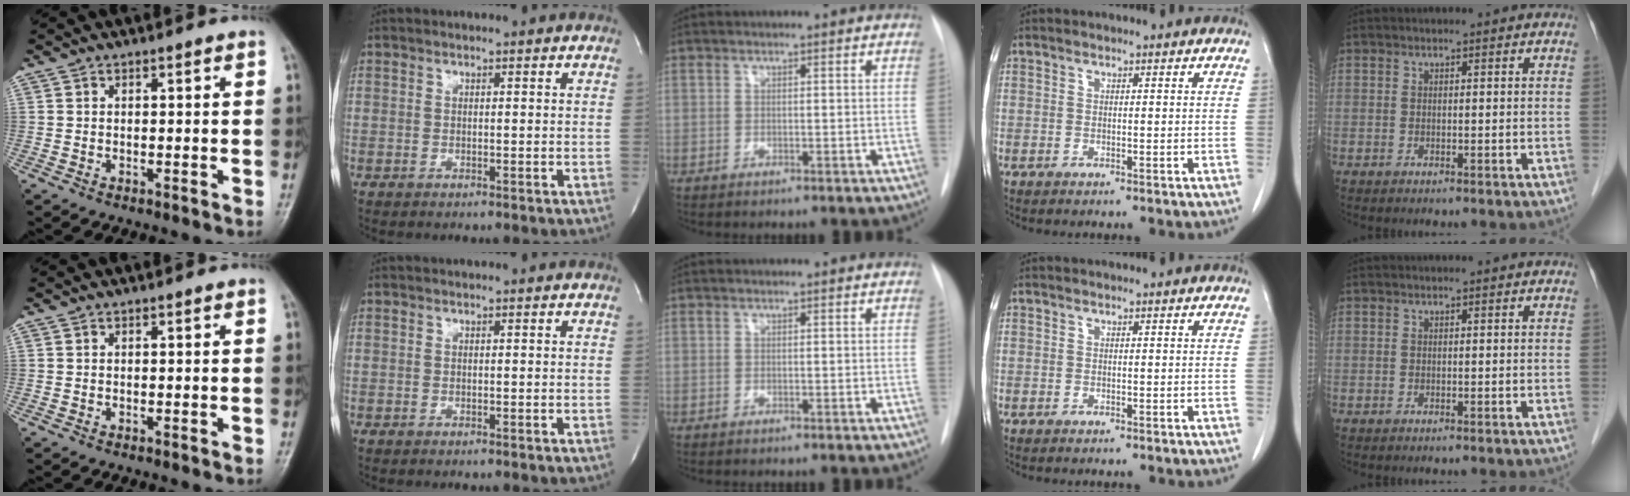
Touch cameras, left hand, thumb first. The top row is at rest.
{}